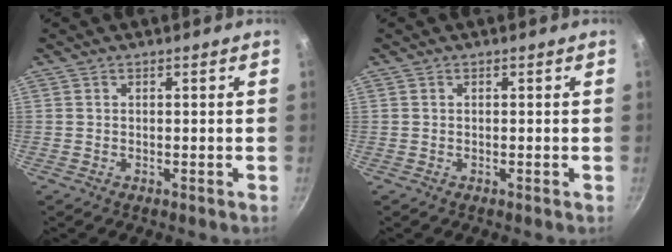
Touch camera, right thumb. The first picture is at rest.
{"total": 0.0}